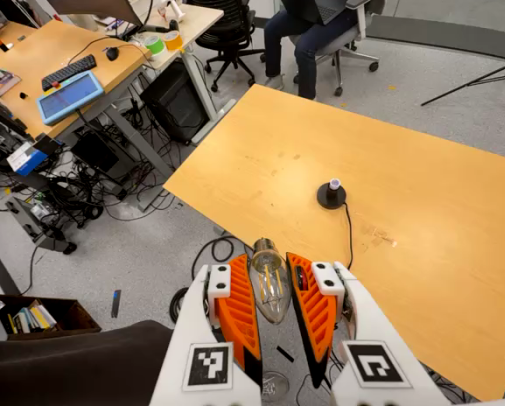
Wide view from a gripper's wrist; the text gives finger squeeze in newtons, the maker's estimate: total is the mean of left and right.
{"total": 15.3, "left": 16.7, "right": 13.9}